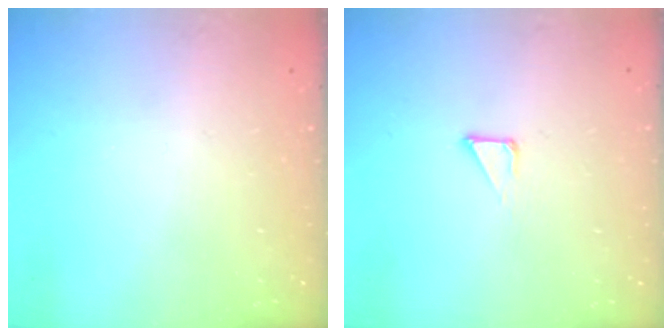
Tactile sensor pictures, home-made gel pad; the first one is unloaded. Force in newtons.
{"total": 2.8, "press": 2.8, "slide": 0.1}